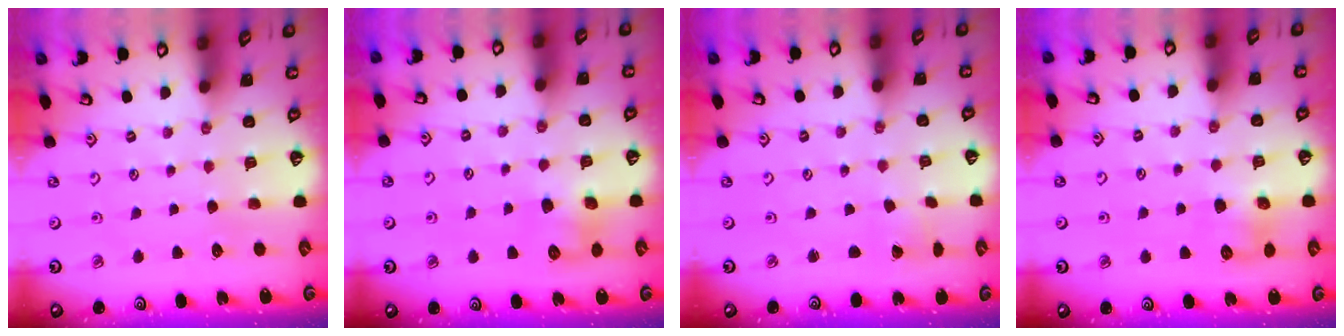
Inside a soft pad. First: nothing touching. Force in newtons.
{"total": 8.0, "press": 8.0, "slide": 0.4}
{"total": 0.9, "press": 0.9, "slide": 0.1}
{"total": 7.2, "press": 7.2, "slide": 0.6}